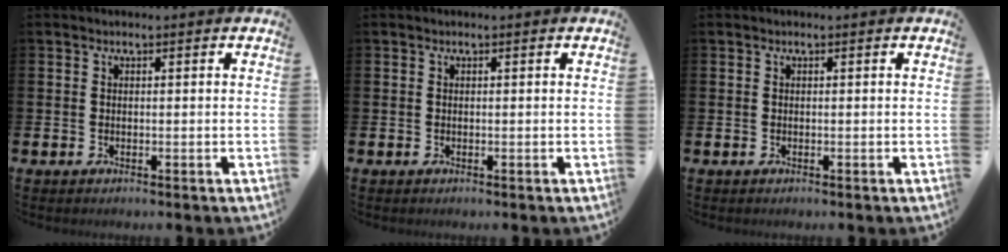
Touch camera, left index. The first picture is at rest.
{"total": 0.0}
{"total": 0.0}